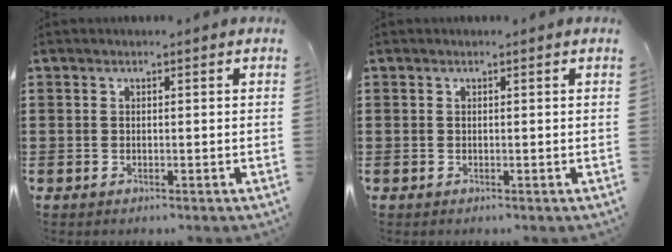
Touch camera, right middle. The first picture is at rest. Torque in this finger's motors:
{"motor_torque": [0.05, -0.05, 0.00, 0.01]}